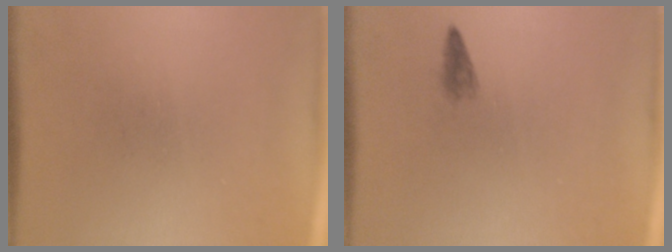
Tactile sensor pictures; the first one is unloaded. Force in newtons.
{"total": 1.1}